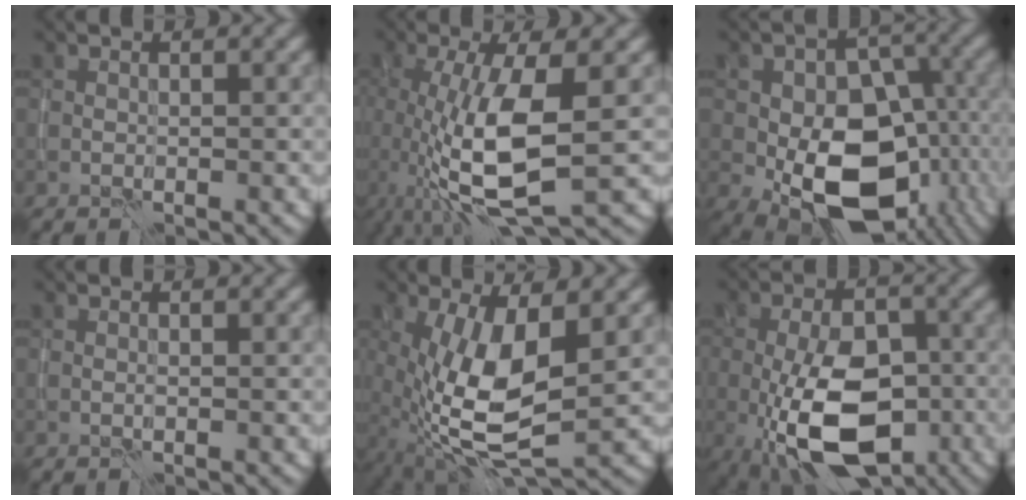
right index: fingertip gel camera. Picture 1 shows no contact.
{"total": 9.4, "force": [-1.1, 3.2, 8.8], "torque": [-0.181, -0.020, -0.014]}
{"total": 15.5, "force": [-4.2, 10.0, 11.0], "torque": [-0.177, -0.023, -0.052]}
{"total": 0.0}
{"total": 10.0, "force": [-0.7, 4.0, 9.1], "torque": [-0.189, -0.014, -0.015]}
{"total": 11.5, "force": [-3.9, 6.0, 9.0], "torque": [-0.161, -0.014, -0.068]}